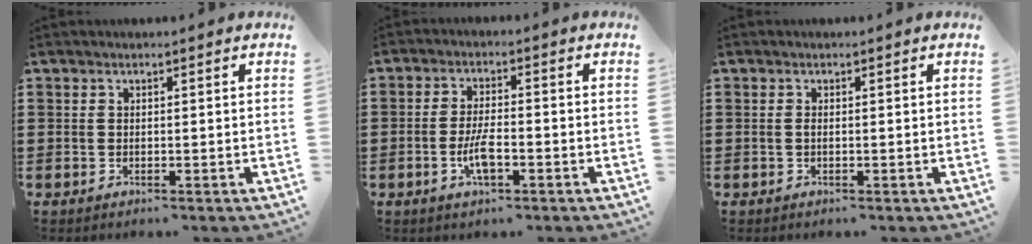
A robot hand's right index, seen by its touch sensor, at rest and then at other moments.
{"total": 4.9, "force": [-1.6, 1.6, 4.3], "torque": [-0.091, 0.001, -0.035]}
{"total": 0.5, "force": [-0.2, 0.1, 0.5], "torque": [-0.011, -0.003, -0.003]}